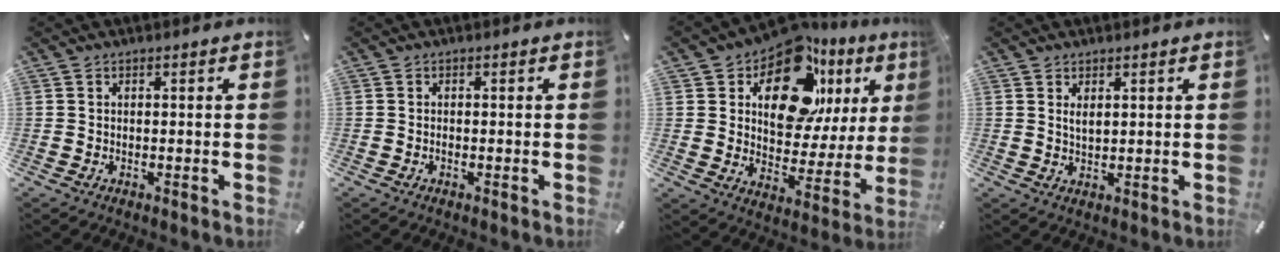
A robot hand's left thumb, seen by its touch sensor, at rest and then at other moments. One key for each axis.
{"total": 0.7, "fx": -0.3, "fy": 0.3, "fz": 0.5, "tx": -0.010, "ty": -0.001, "tz": -0.007}
{"total": 18.3, "fx": 10.0, "fy": 11.0, "fz": 10.6, "tx": -0.160, "ty": -0.061, "tz": 0.174}
{"total": 2.0, "fx": 1.2, "fy": 0.7, "fz": 1.4, "tx": -0.030, "ty": -0.001, "tz": 0.022}